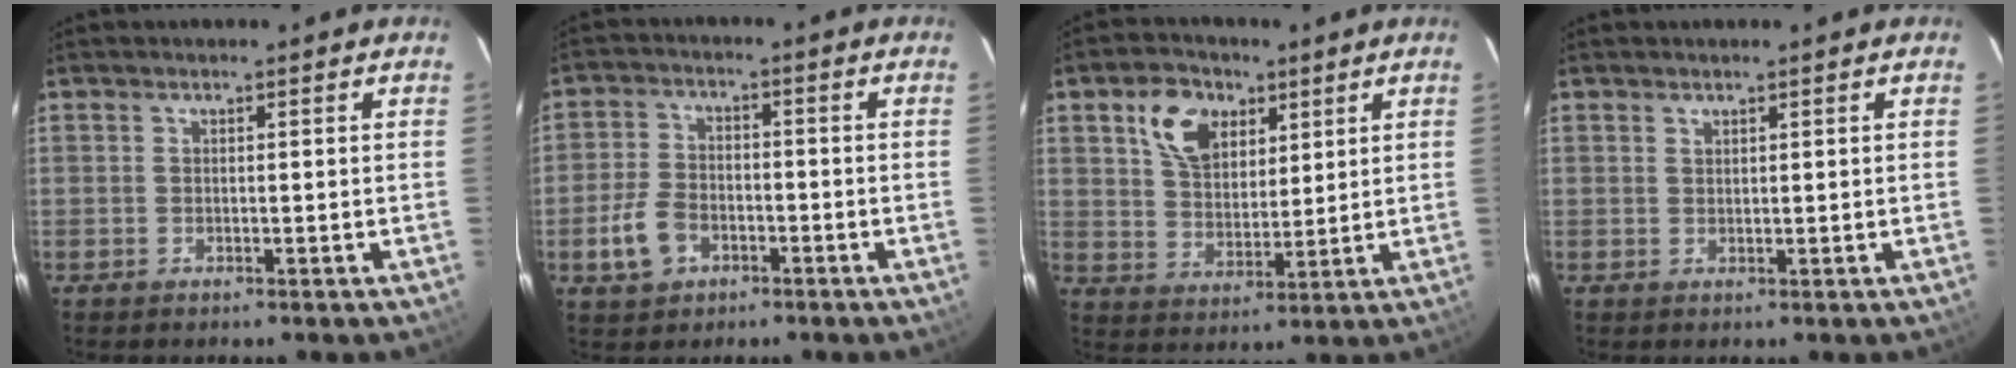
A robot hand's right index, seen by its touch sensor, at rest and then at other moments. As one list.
[{"total": 7.3, "force": [-3.2, 5.0, 4.2], "torque": [-0.103, 0.010, -0.055]}, {"total": 10.3, "force": [4.9, 6.9, 5.9], "torque": [-0.113, 0.022, 0.091]}, {"total": 0.7, "force": [0.6, 0.3, 0.1], "torque": [-0.002, 0.001, 0.011]}]